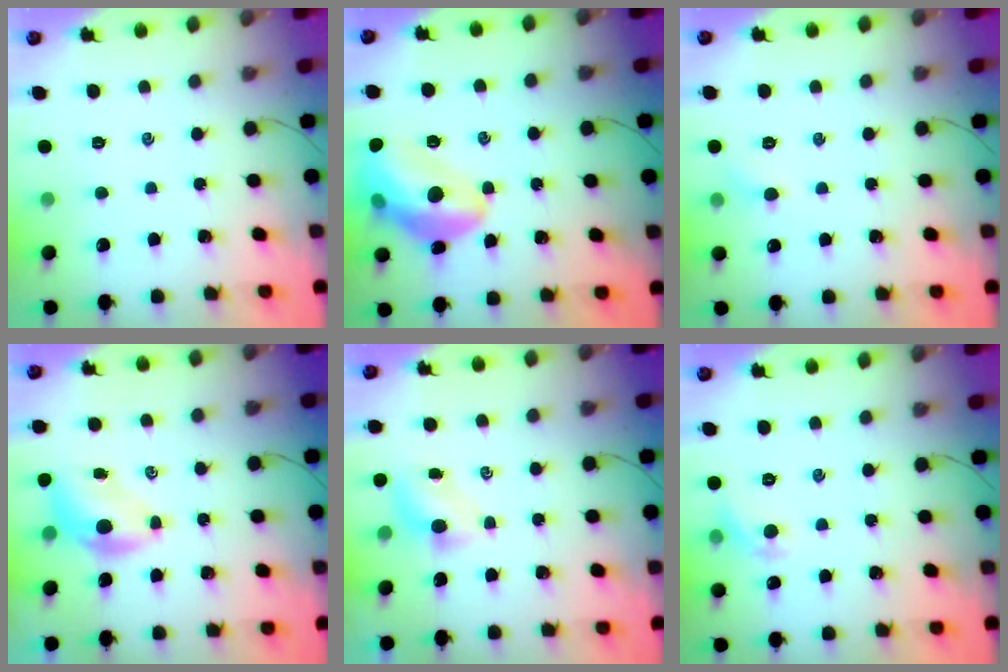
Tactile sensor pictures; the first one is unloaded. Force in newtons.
{"total": 16.8, "press": 16.6, "slide": 2.4}
{"total": 4.2, "press": 4.0, "slide": 1.4}
{"total": 5.7, "press": 5.6, "slide": 0.9}
{"total": 4.3, "press": 4.2, "slide": 0.9}
{"total": 5.7, "press": 5.6, "slide": 1.1}